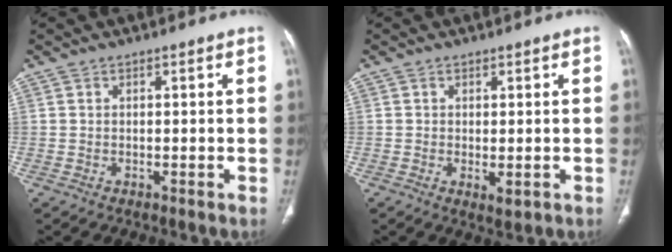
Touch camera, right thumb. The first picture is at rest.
{"total": 2.2, "force": [-0.5, 1.0, 2.0], "torque": [-0.033, -0.007, 0.000]}